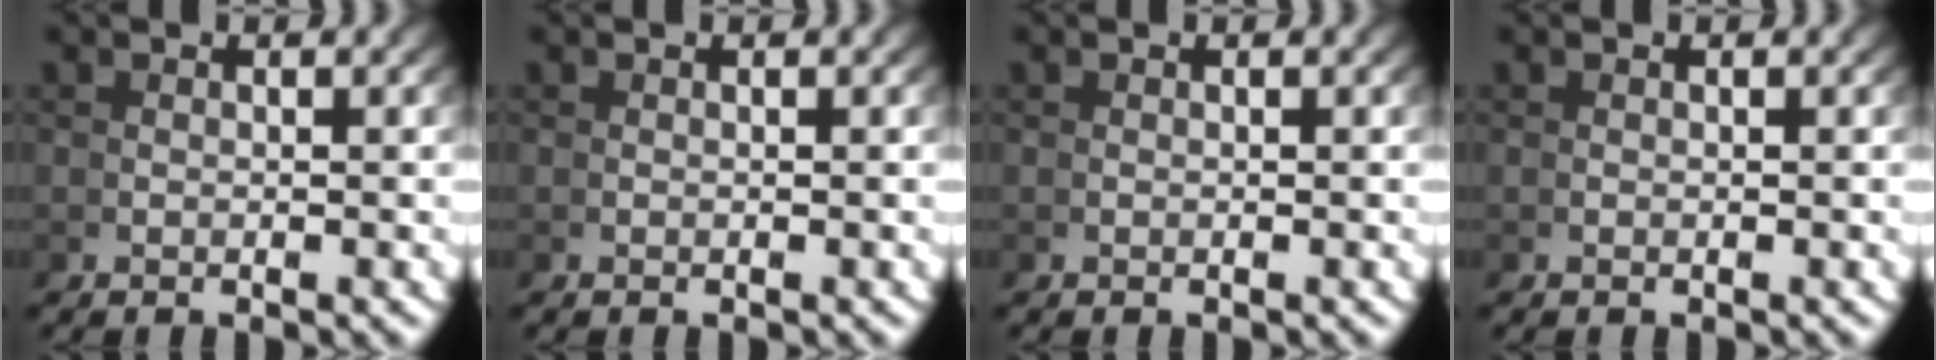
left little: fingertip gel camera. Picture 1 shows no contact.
{"total": 0.0}
{"total": 0.0}
{"total": 0.0}